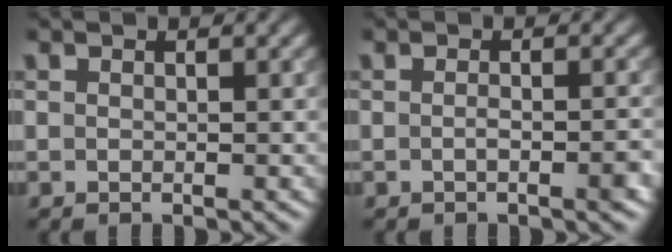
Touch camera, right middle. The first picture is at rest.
{"total": 1.7, "force": [-0.6, 0.5, 1.6], "torque": [-0.022, 0.000, -0.012]}